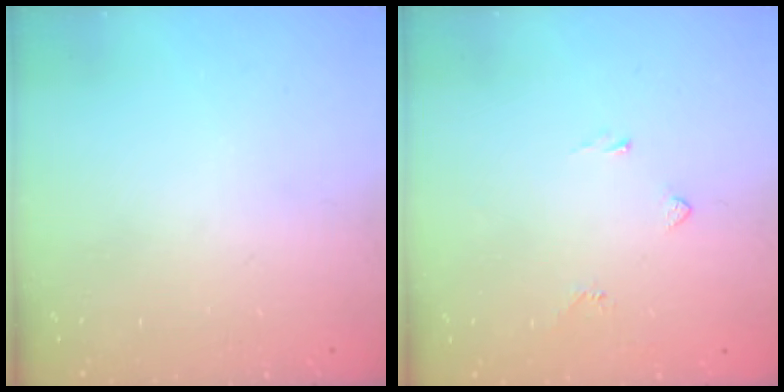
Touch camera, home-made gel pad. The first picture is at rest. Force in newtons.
{"total": 2.3, "press": 2.2, "slide": 0.6}